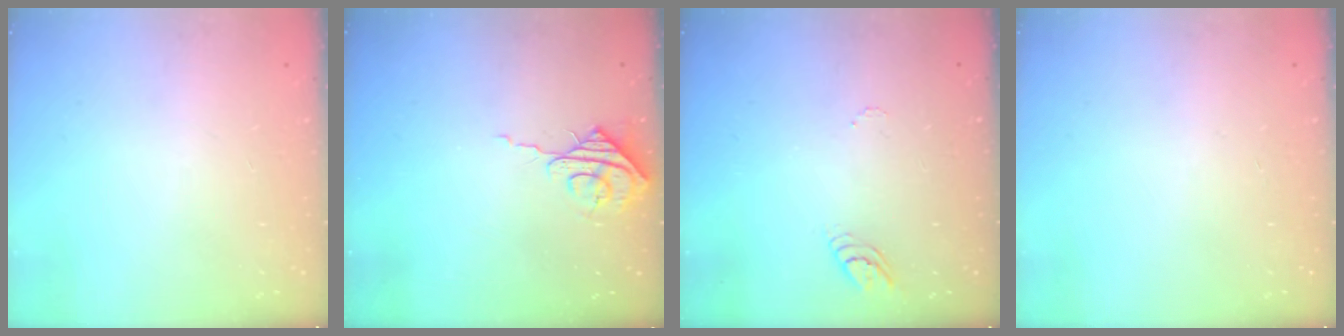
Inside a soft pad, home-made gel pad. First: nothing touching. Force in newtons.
{"total": 7.4, "press": 7.4, "slide": 0.7}
{"total": 3.8, "press": 3.8, "slide": 0.3}
{"total": 0.0}